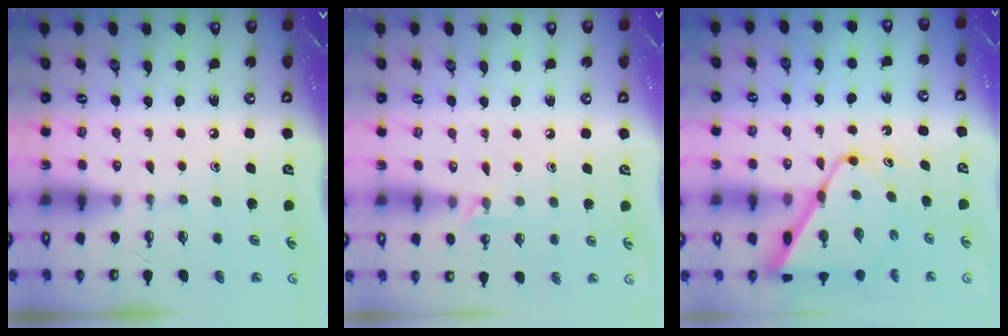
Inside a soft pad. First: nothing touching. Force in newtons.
{"total": 4.2, "press": 4.2, "slide": 0.6}
{"total": 12.7, "press": 12.7, "slide": 0.8}